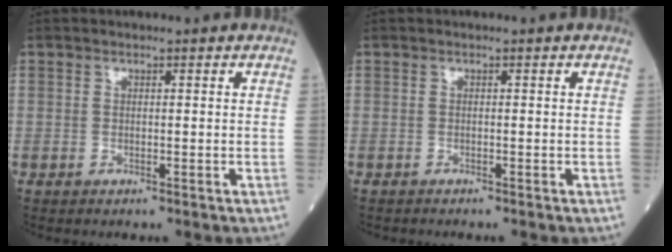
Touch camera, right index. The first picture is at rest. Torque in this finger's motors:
{"motor_torque": [-0.03, -0.08, -0.04, -0.01]}